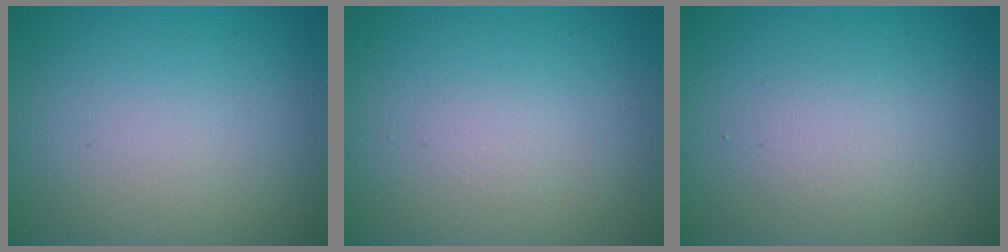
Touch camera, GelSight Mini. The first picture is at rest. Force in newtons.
{"total": 0.6, "press": 0.6, "slide": 0.0}
{"total": 1.5, "press": 1.5, "slide": 0.1}